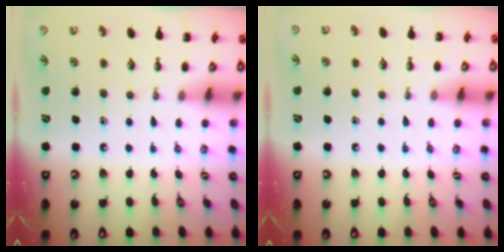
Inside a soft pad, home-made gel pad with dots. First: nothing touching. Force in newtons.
{"total": 5.0, "press": 4.7, "slide": 1.7}